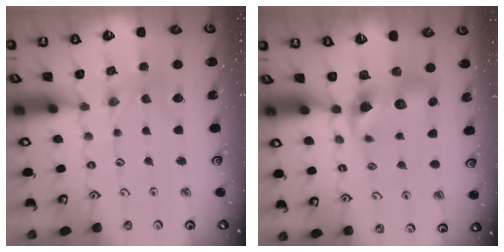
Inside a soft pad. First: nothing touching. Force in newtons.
{"total": 7.7, "press": 7.7, "slide": 1.0}